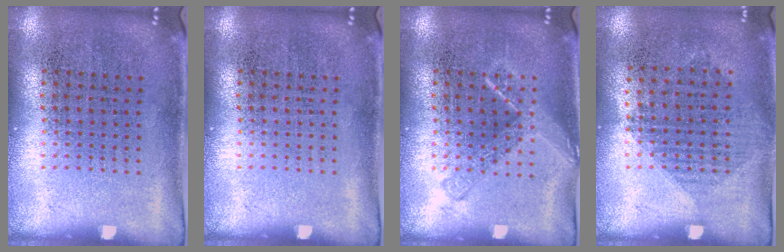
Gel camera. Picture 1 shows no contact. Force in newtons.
{"total": 0.0}
{"total": 2.3, "press": 2.3, "slide": 0.4}
{"total": 0.9, "press": 0.9, "slide": 0.4}